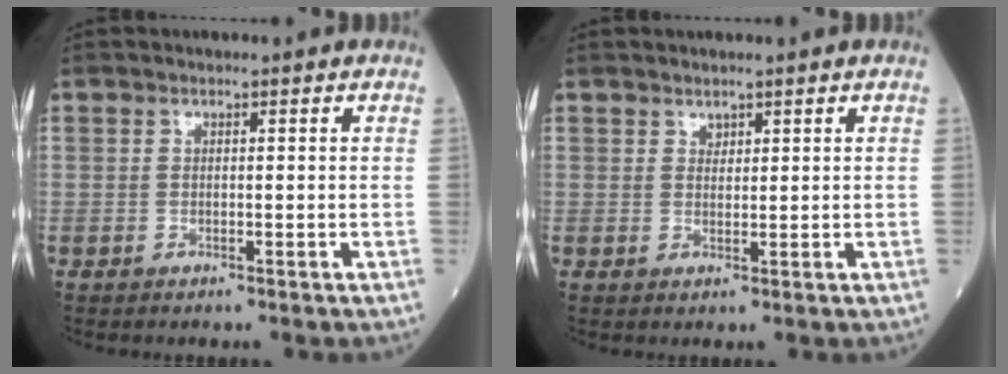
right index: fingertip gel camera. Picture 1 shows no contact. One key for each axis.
{"total": 1.2, "fx": 1.0, "fy": 0.6, "fz": 0.4, "tx": -0.004, "ty": -0.002, "tz": 0.017}